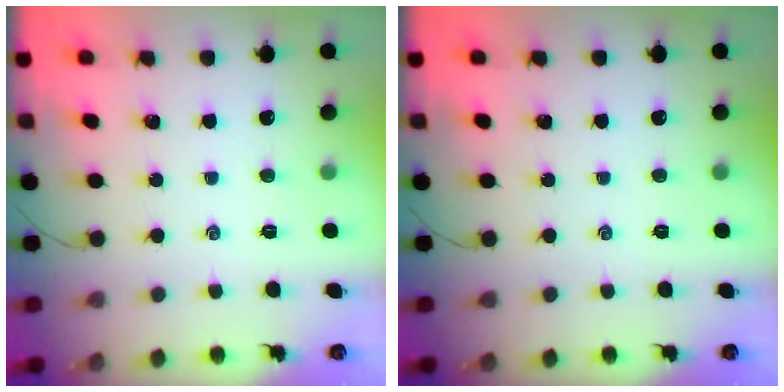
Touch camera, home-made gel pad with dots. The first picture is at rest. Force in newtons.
{"total": 0.0}